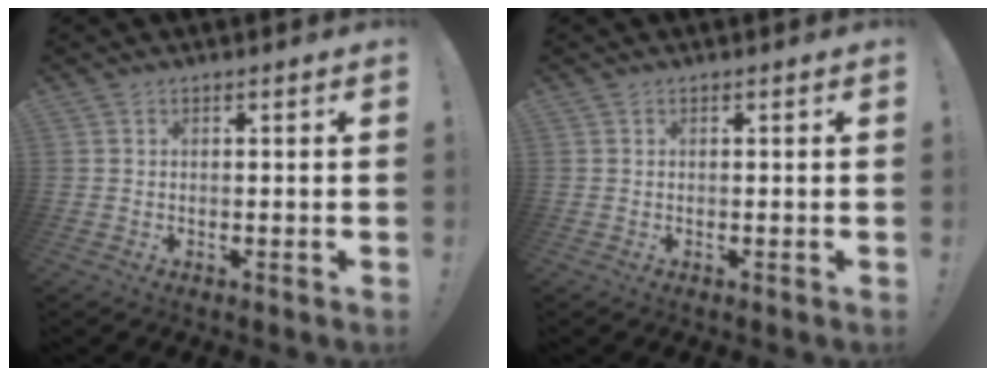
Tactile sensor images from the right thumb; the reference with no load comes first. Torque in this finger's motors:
{"motor_torque": [0.00, 0.00, 0.00, 0.00, 0.00]}